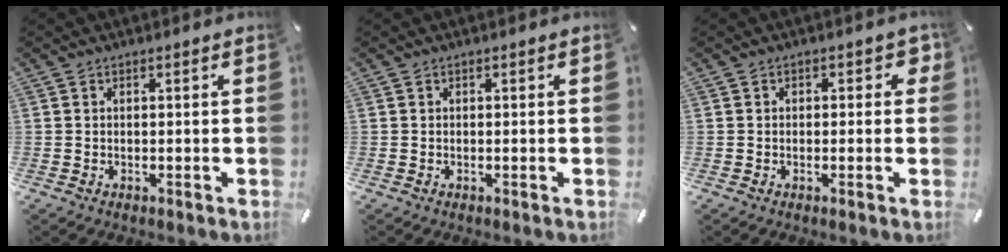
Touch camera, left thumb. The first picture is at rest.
{"total": 0.0}
{"total": 2.1, "force": [-0.2, 1.6, 1.4], "torque": [-0.010, 0.004, -0.011]}